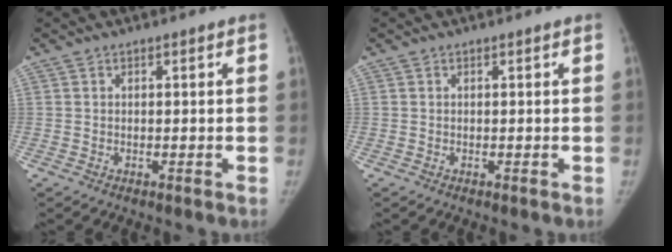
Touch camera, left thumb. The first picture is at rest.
{"total": 0.0}